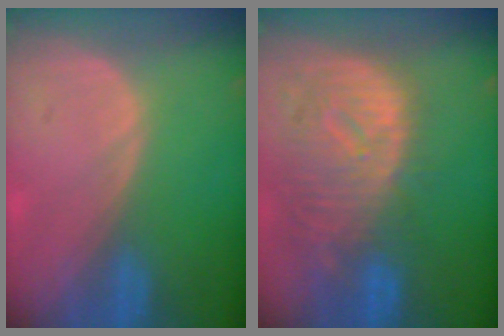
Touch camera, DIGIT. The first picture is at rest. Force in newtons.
{"total": 12.2, "press": 10.5, "slide": 6.2}